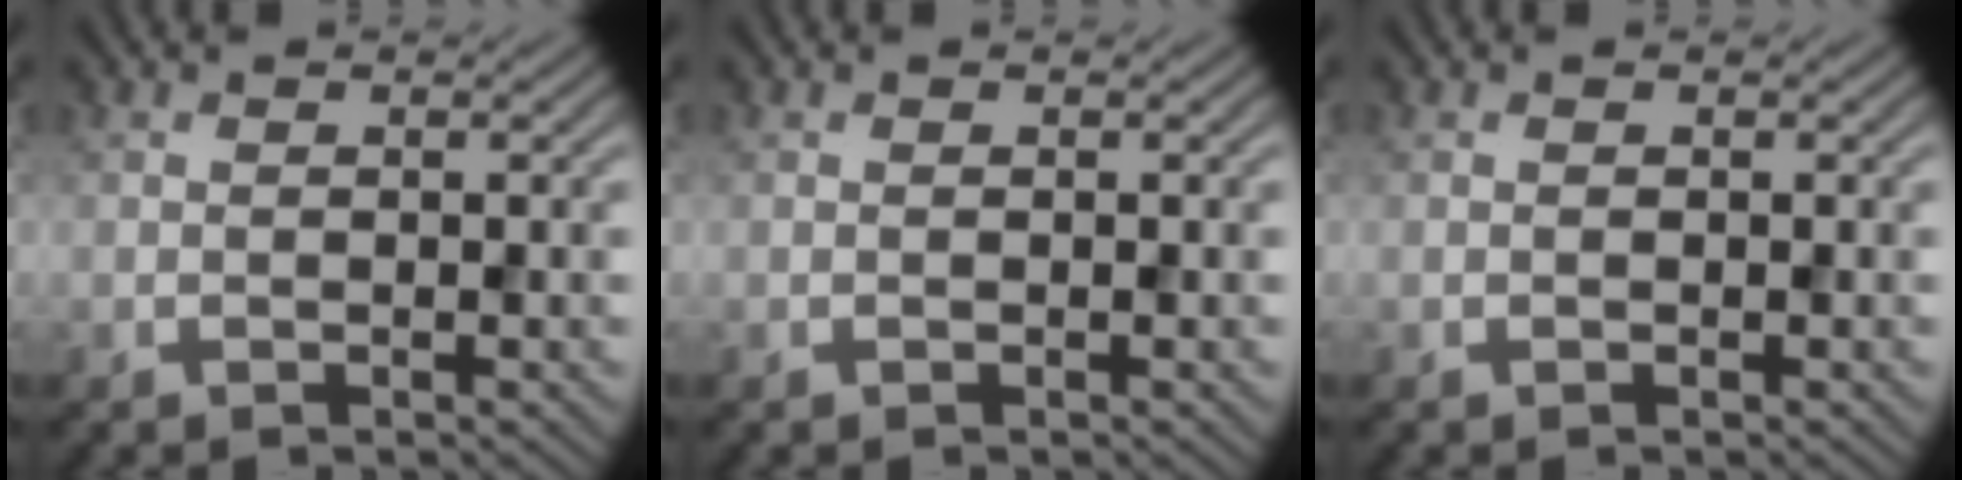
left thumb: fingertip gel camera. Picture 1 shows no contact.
{"total": 0.0}
{"total": 0.0}